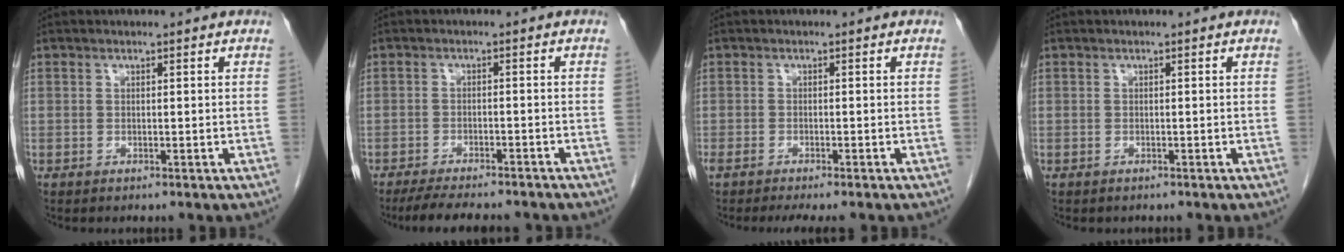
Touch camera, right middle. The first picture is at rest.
{"total": 10.4, "force": [-9.1, 1.9, 4.7], "torque": [-0.069, -0.011, -0.127]}
{"total": 6.0, "force": [-5.0, 0.8, 3.1], "torque": [-0.040, -0.007, -0.073]}
{"total": 0.6, "force": [-0.5, 0.3, 0.1], "torque": [-0.011, 0.001, -0.008]}